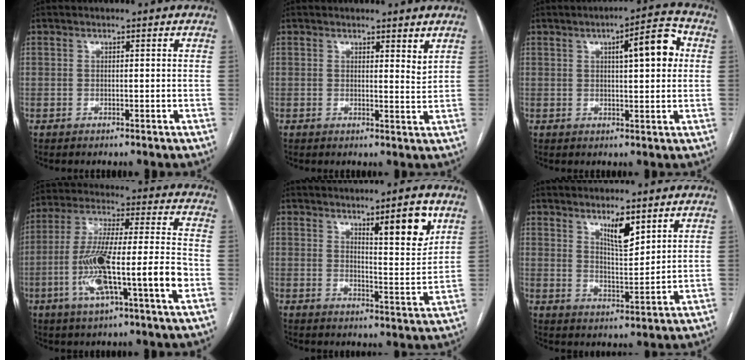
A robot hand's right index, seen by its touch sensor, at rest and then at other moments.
{"total": 2.7, "force": [2.3, 0.5, 1.2], "torque": [-0.021, -0.016, 0.028]}
{"total": 8.2, "force": [2.0, 1.7, 7.7], "torque": [-0.109, 0.018, 0.026]}
{"total": 16.0, "force": [-4.9, 0.9, 15.2], "torque": [-0.284, 0.005, -0.087]}
{"total": 8.0, "force": [4.7, 1.0, 6.4], "torque": [-0.093, -0.015, 0.069]}
{"total": 5.6, "force": [3.6, 1.2, 4.1], "torque": [-0.077, -0.007, 0.066]}